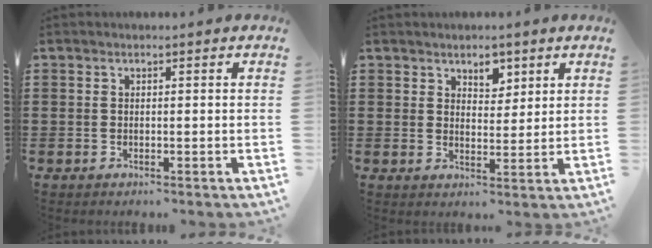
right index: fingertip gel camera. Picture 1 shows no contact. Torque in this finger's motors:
{"motor_torque": [0.04, -0.01, 0.02, 0.01]}